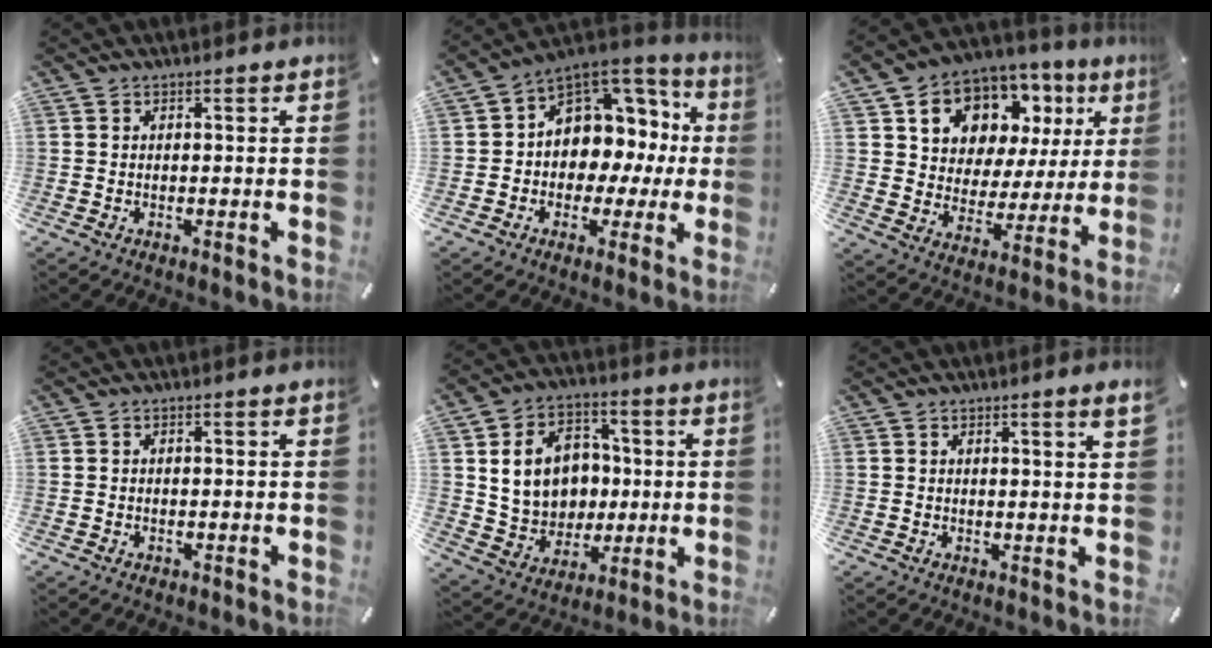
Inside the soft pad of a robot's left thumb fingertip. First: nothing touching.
{"total": 10.2, "force": [2.3, 8.7, 4.8], "torque": [-0.063, -0.037, 0.044]}
{"total": 12.1, "force": [7.2, 8.9, 3.9], "torque": [-0.074, -0.054, 0.133]}
{"total": 0.6, "force": [-0.3, 0.5, 0.3], "torque": [-0.005, 0.001, -0.006]}
{"total": 14.1, "force": [1.7, 12.4, 6.5], "torque": [-0.120, 0.009, 0.044]}
{"total": 2.2, "force": [1.1, -0.1, 1.9], "torque": [-0.035, -0.002, 0.018]}